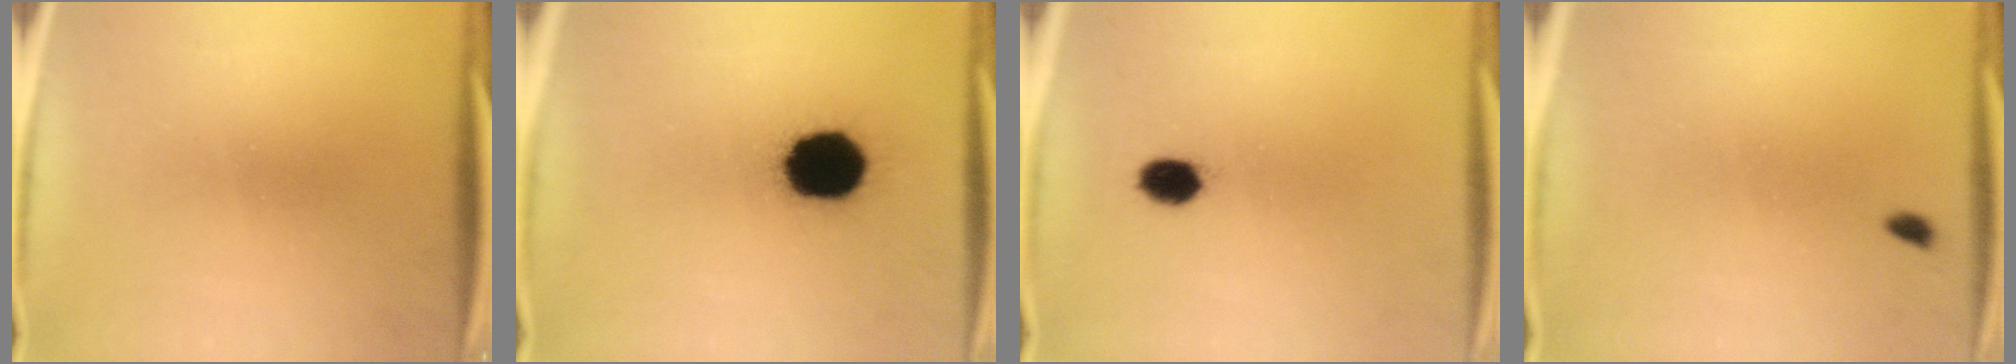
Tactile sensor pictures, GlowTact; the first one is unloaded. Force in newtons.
{"total": 17.4}
{"total": 4.1}
{"total": 0.7}